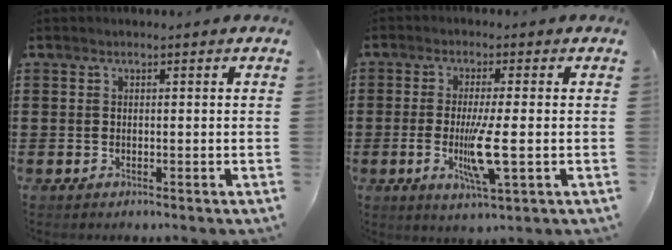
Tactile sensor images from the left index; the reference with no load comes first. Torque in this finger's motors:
{"motor_torque": [1.49, 0.20, 0.33, 0.13]}